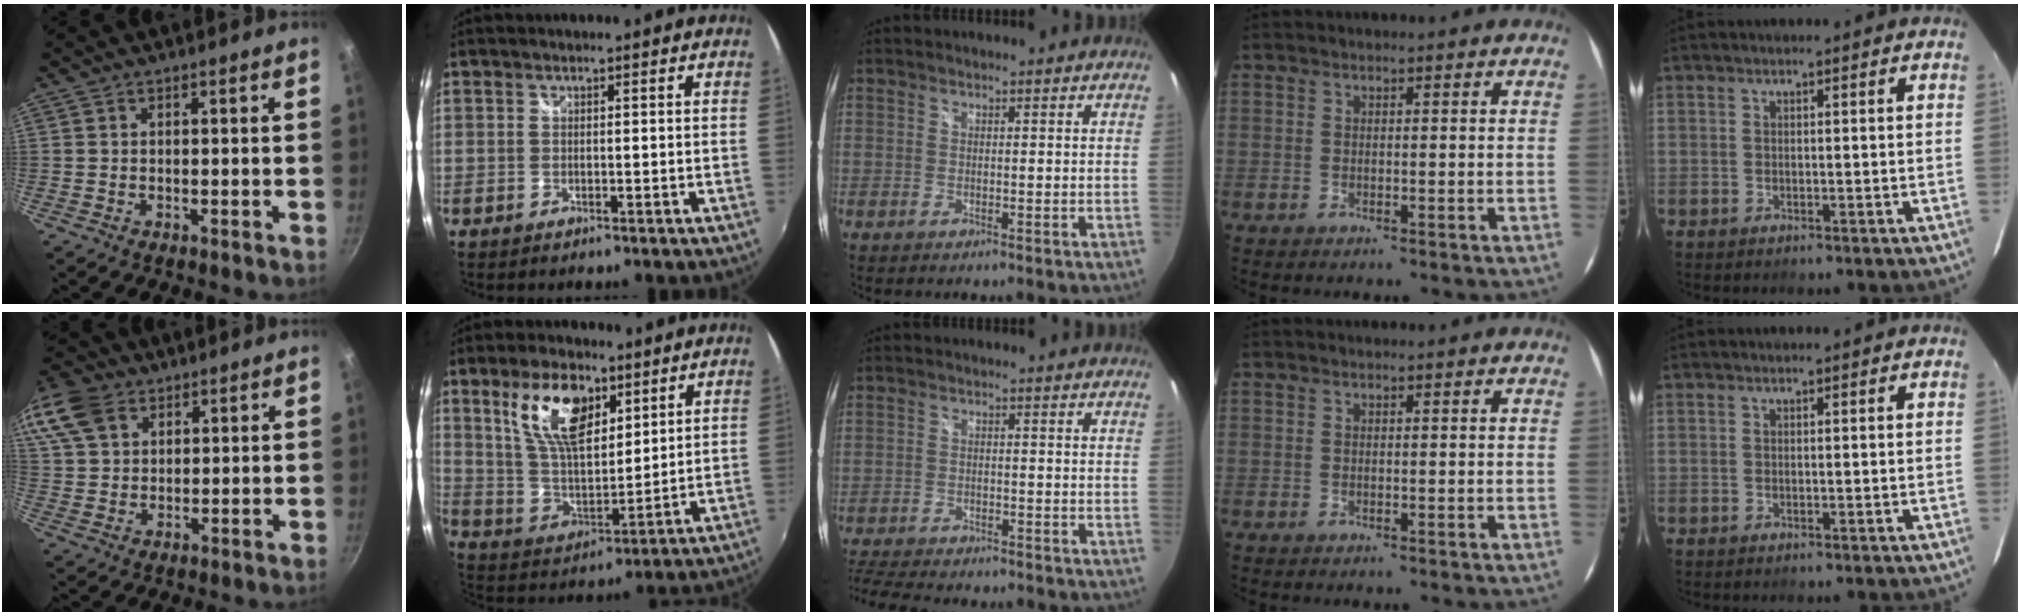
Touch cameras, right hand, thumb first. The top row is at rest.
{"thumb": {"total": 14.9, "force": [7.5, 10.4, 7.6], "torque": [-0.177, 0.017, 0.144]}, "index": {"total": 14.4, "force": [7.4, 6.9, 10.4], "torque": [-0.193, 0.013, 0.148]}, "middle": {"total": 10.7, "force": [-9.5, 2.4, 4.2], "torque": [-0.109, -0.019, -0.156]}}